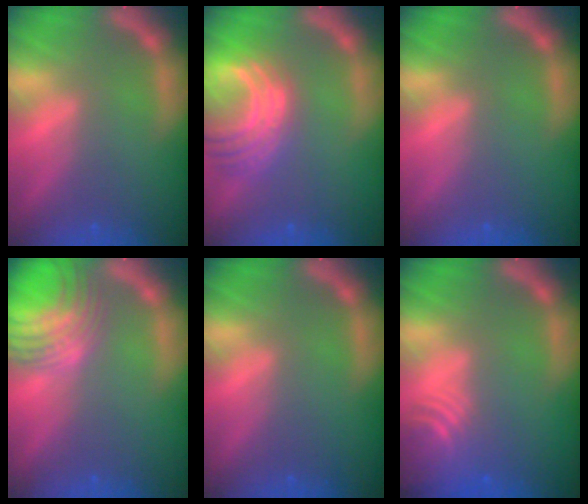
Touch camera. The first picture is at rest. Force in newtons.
{"total": 8.5}
{"total": 0.0}
{"total": 9.1}
{"total": 0.0}
{"total": 6.0}